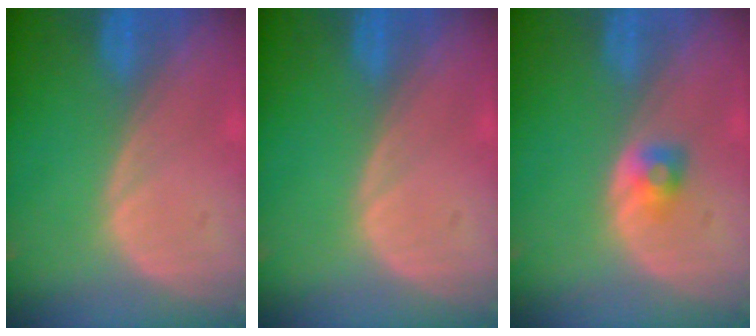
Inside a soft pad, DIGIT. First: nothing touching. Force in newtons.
{"total": 0.0}
{"total": 2.0, "press": 2.0, "slide": 0.3}